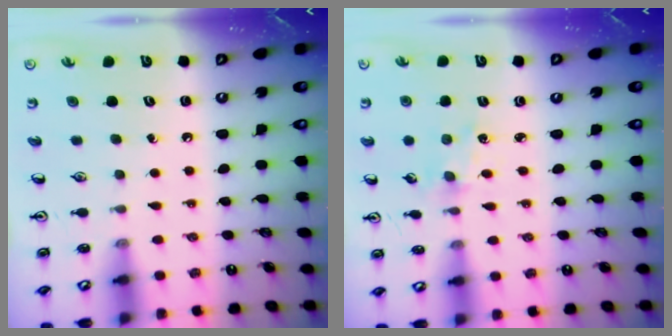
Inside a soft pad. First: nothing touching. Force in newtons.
{"total": 1.9, "press": 1.9, "slide": 0.3}